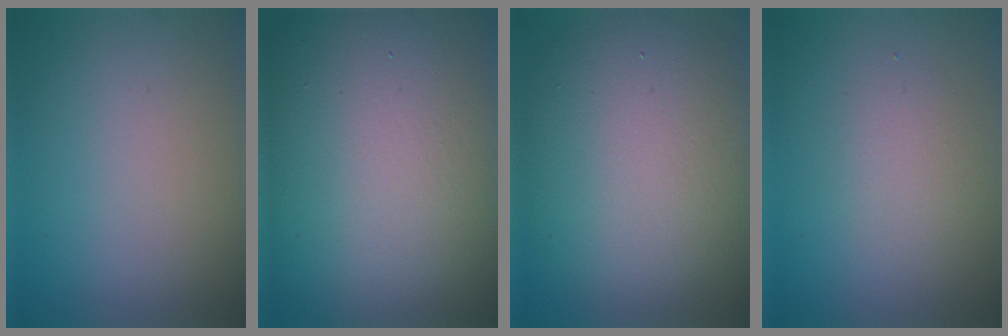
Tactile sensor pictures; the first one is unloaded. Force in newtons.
{"total": 23.2, "press": 23.2, "slide": 1.1}
{"total": 12.5, "press": 12.4, "slide": 0.9}
{"total": 1.8, "press": 1.8, "slide": 0.0}